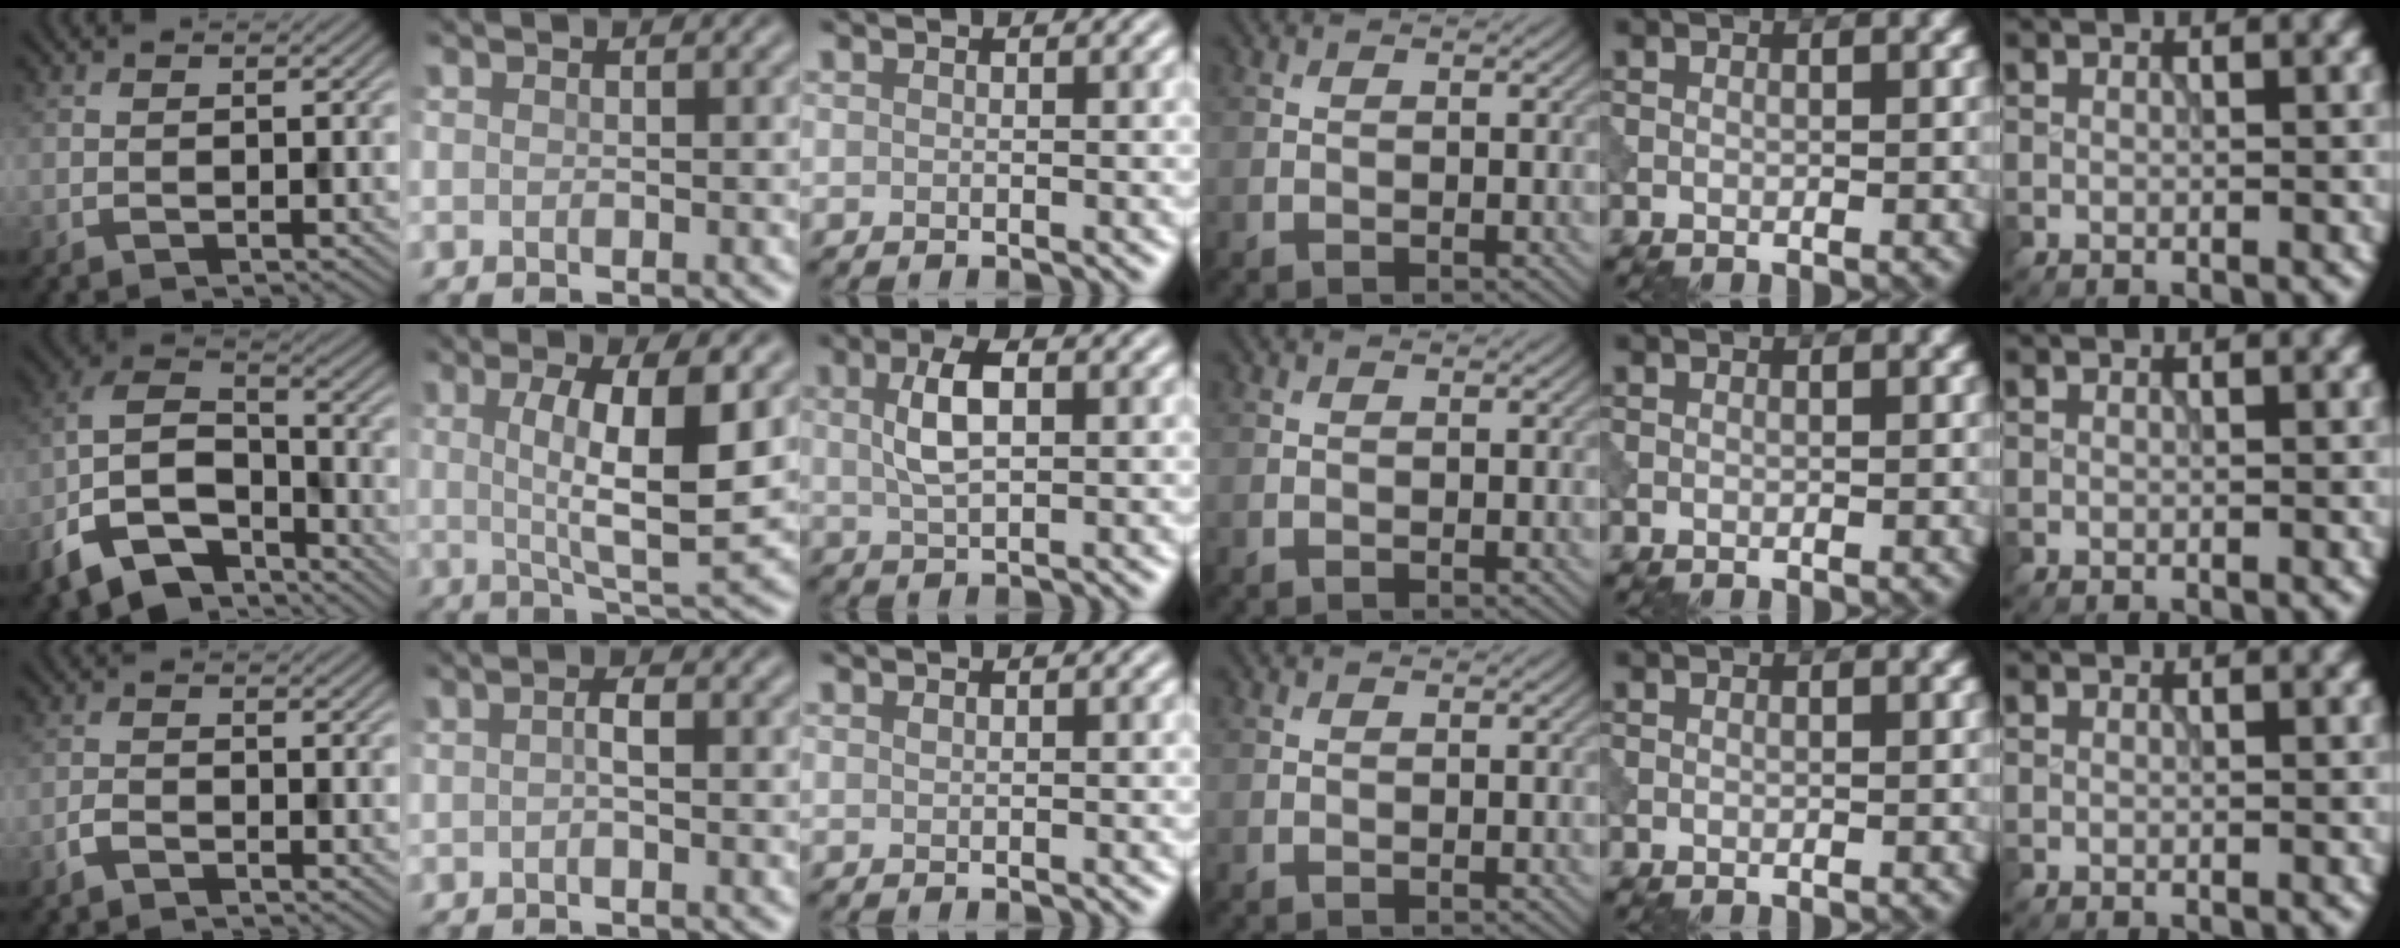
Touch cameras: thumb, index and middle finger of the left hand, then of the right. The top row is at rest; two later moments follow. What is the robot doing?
{"motion": "dispense", "object": "pipette"}